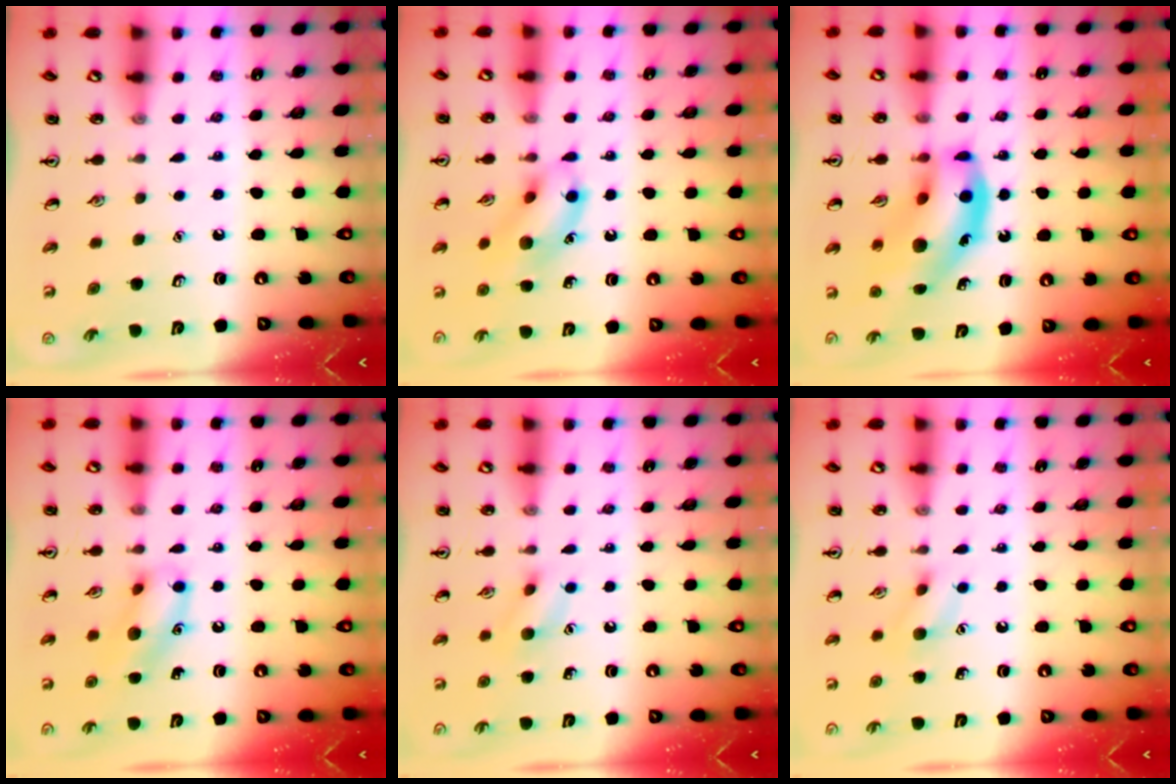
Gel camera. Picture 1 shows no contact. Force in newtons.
{"total": 11.4, "press": 11.4, "slide": 0.5}
{"total": 17.4, "press": 16.9, "slide": 4.5}
{"total": 11.6, "press": 11.5, "slide": 1.6}
{"total": 7.7, "press": 7.6, "slide": 1.0}
{"total": 7.7, "press": 7.6, "slide": 1.0}